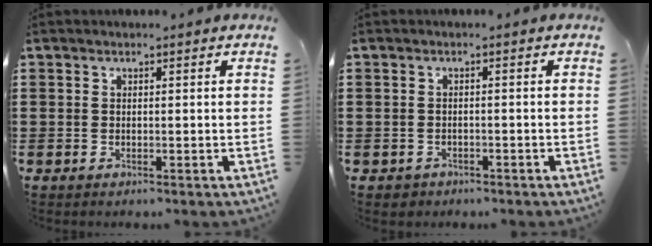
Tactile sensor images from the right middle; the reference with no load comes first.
{"total": 1.0, "force": [-0.8, 0.6, 0.0], "torque": [-0.003, 0.002, -0.019]}